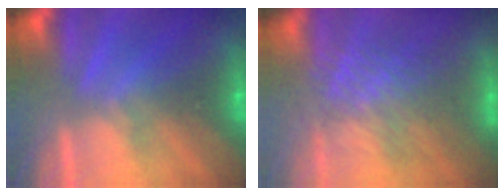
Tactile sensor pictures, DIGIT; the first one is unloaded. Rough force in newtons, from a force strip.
{"total": 3.6}